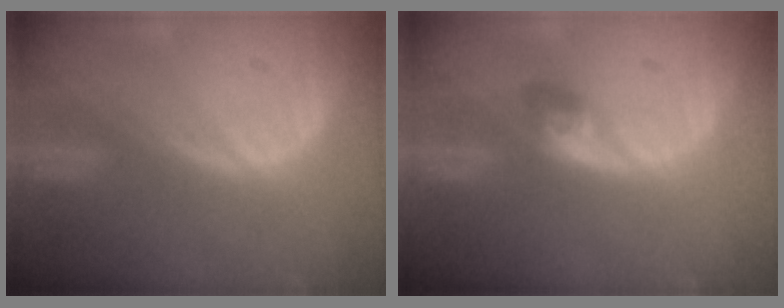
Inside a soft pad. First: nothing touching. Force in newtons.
{"total": 3.0, "press": 2.6, "slide": 1.4}